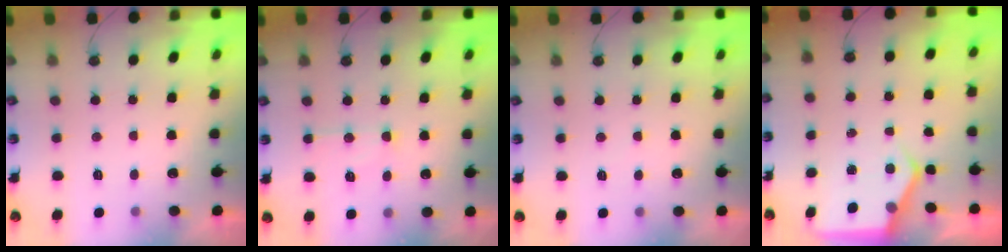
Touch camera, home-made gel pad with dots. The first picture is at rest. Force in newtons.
{"total": 9.7, "press": 9.7, "slide": 0.9}
{"total": 1.8, "press": 1.7, "slide": 0.3}
{"total": 4.6, "press": 4.6, "slide": 0.7}